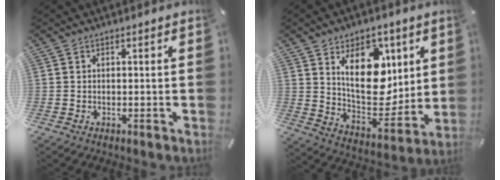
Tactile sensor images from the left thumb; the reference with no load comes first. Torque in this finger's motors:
{"motor_torque": [1.53, 1.47, 1.42, -1.35, 0.53]}